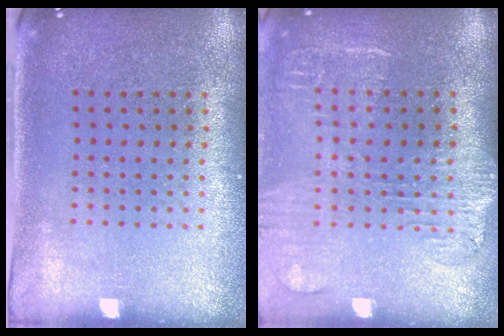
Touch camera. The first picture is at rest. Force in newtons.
{"total": 1.8, "press": 1.5, "slide": 0.9}